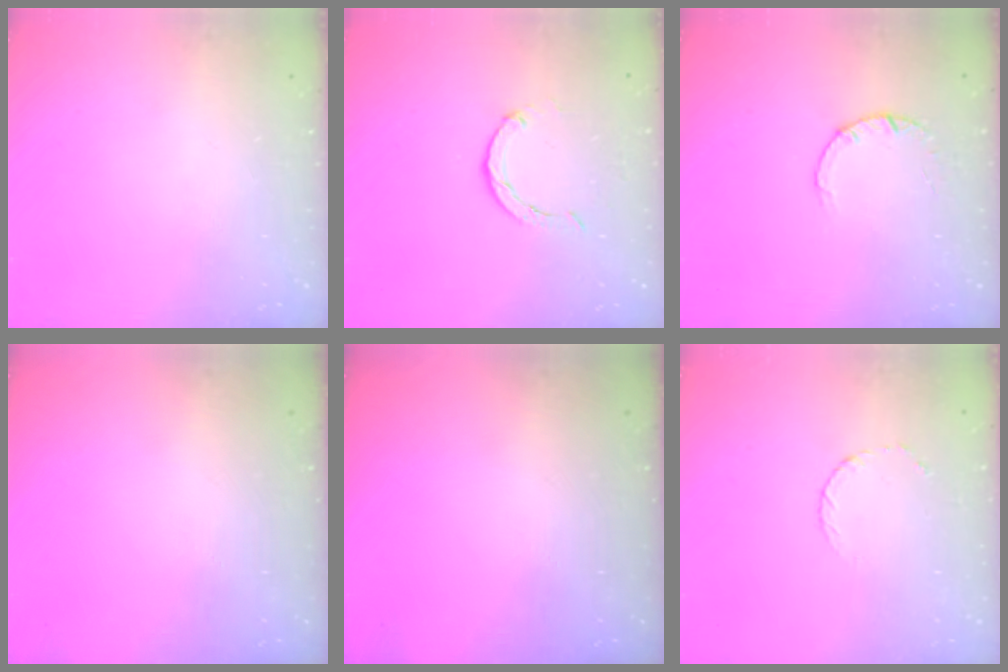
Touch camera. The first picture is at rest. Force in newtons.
{"total": 3.0, "press": 3.0, "slide": 0.4}
{"total": 1.8, "press": 1.8, "slide": 0.1}
{"total": 0.0}
{"total": 0.0}
{"total": 3.1, "press": 3.1, "slide": 0.3}